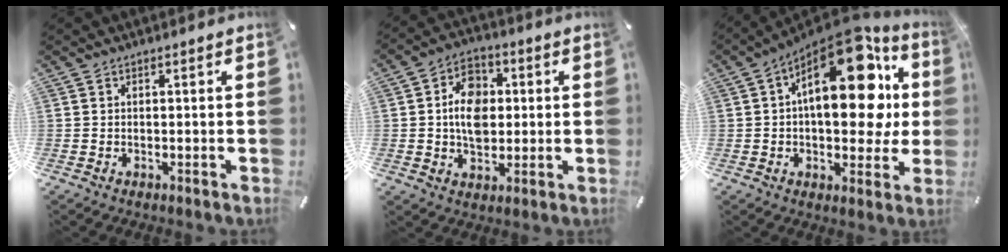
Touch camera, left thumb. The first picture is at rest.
{"total": 10.1, "force": [0.5, 7.7, 6.4], "torque": [-0.112, 0.005, 0.006]}
{"total": 24.0, "force": [7.3, 12.4, 19.2], "torque": [-0.270, -0.049, 0.118]}